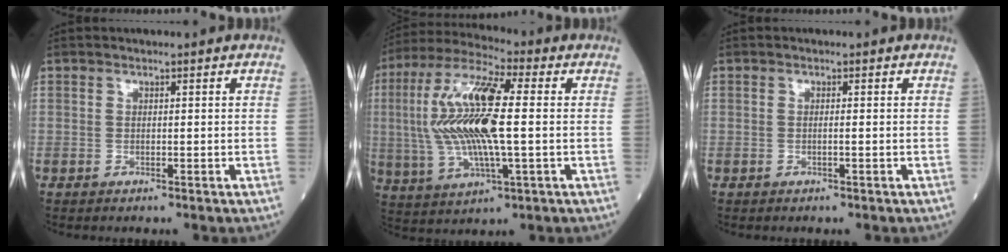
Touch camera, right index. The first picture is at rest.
{"total": 17.1, "force": [0.6, 3.4, 16.7], "torque": [-0.355, 0.010, 0.008]}
{"total": 0.7, "force": [-0.2, -0.1, 0.7], "torque": [-0.013, 0.000, -0.003]}